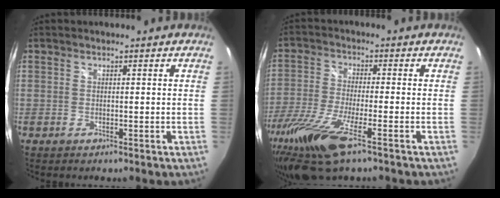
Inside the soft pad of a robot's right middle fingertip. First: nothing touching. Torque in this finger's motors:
{"motor_torque": [1.16, -0.98, 0.67, 0.21]}